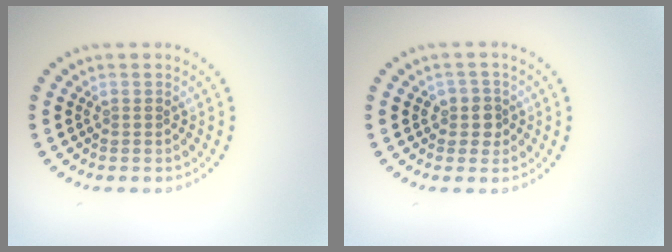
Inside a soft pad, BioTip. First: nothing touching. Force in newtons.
{"total": 1.9, "press": 1.6, "slide": 1.1}